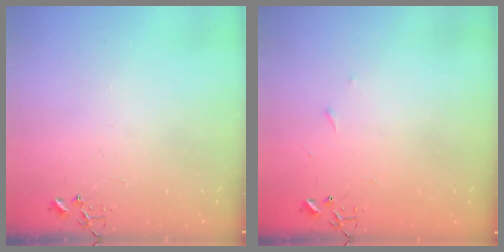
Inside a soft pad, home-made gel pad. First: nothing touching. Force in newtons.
{"total": 3.3, "press": 3.3, "slide": 0.5}